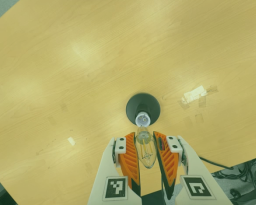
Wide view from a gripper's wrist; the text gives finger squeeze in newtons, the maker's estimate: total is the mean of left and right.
{"total": 21.4, "left": 23.4, "right": 19.4}